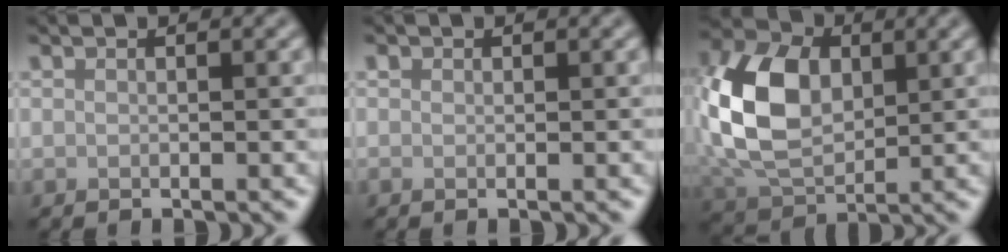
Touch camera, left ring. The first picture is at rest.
{"total": 0.7, "force": [-0.6, 0.4, 0.2], "torque": [-0.006, -0.001, -0.015]}
{"total": 10.9, "force": [0.2, 7.2, 8.2], "torque": [-0.189, 0.008, -0.011]}